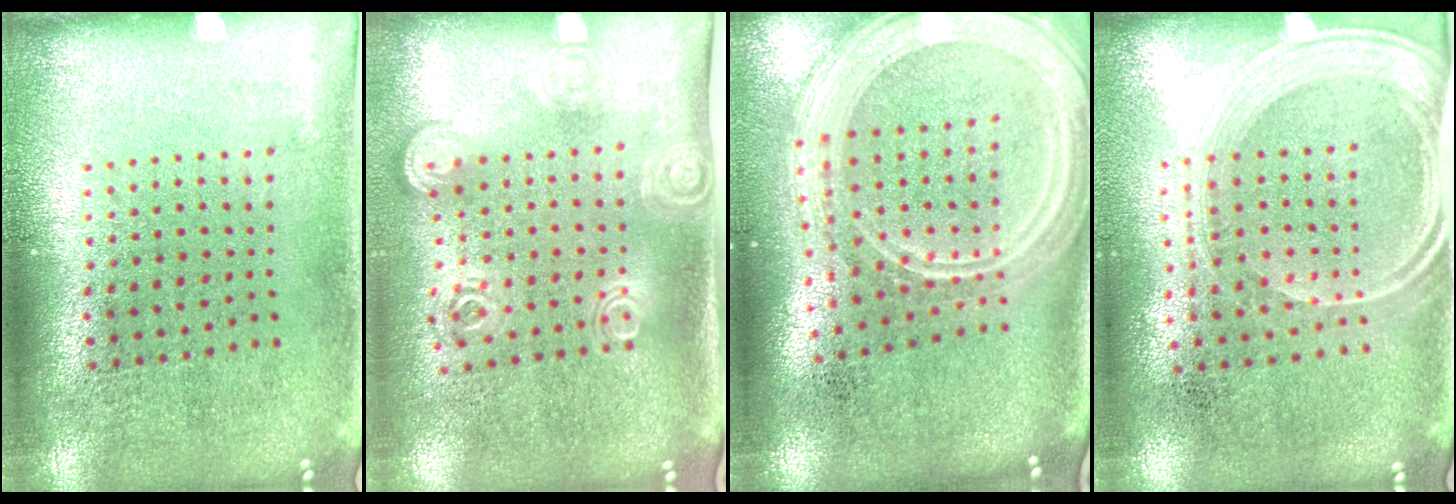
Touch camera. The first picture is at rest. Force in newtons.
{"total": 1.8, "press": 1.3, "slide": 1.2}
{"total": 3.2, "press": 2.6, "slide": 1.9}
{"total": 2.0, "press": 1.7, "slide": 1.1}